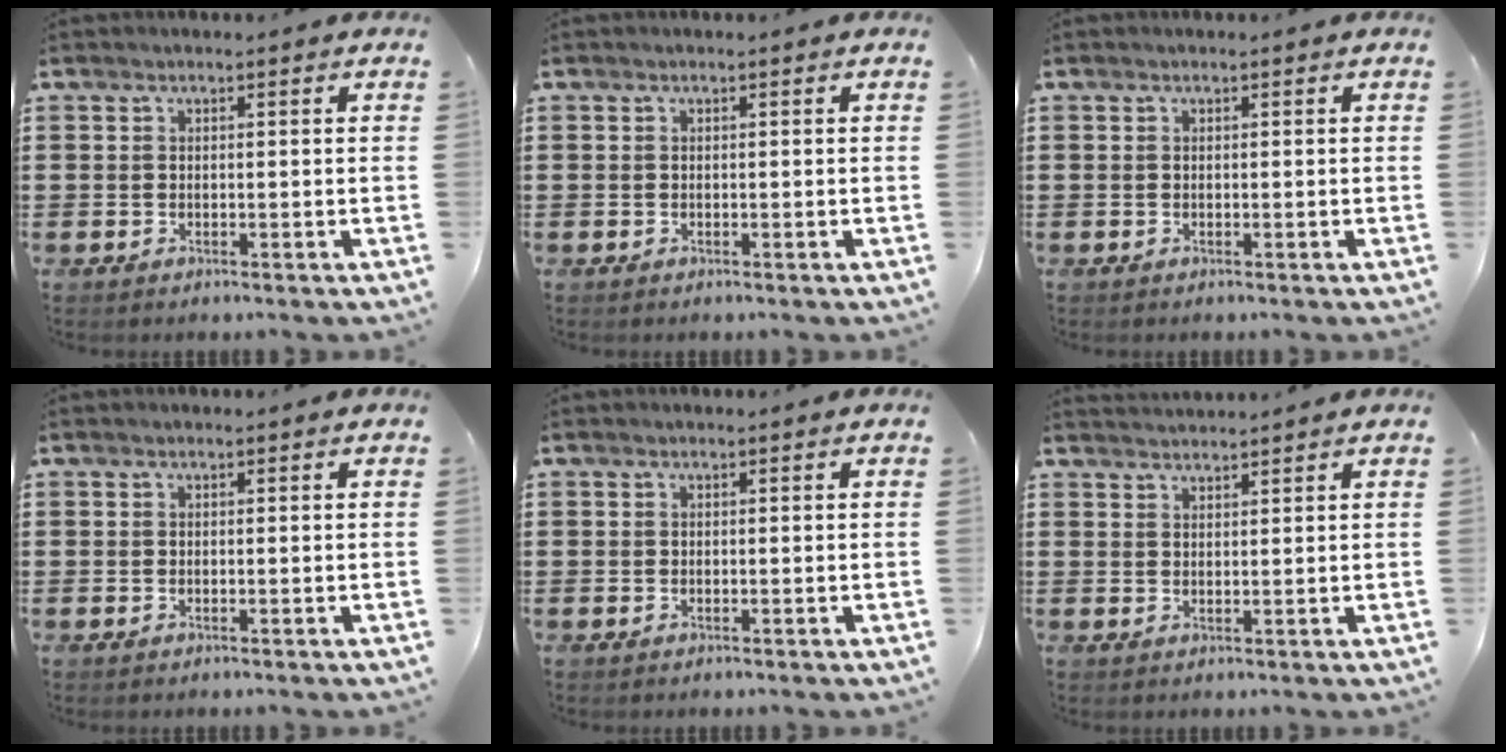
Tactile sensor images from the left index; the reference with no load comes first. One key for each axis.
{"total": 0.0}
{"total": 0.0}
{"total": 0.0}
{"total": 0.0}
{"total": 1.8, "fx": 1.7, "fy": -0.3, "fz": -0.1, "tx": 0.000, "ty": -0.001, "tz": 0.035}